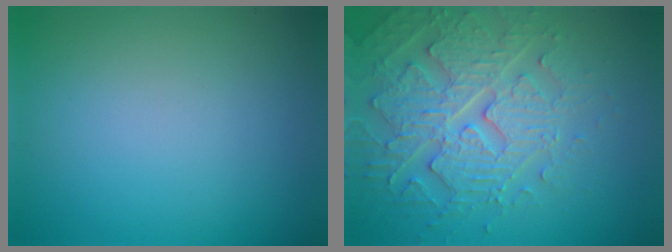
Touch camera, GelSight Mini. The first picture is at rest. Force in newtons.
{"total": 5.0, "press": 4.9, "slide": 1.1}